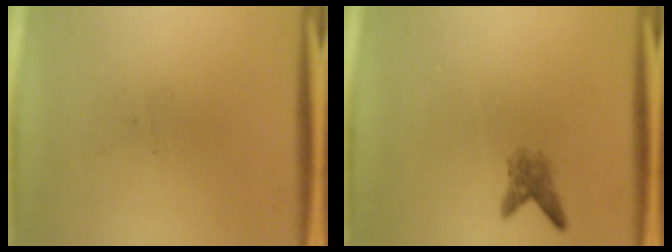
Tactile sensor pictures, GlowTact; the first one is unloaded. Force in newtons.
{"total": 2.1}